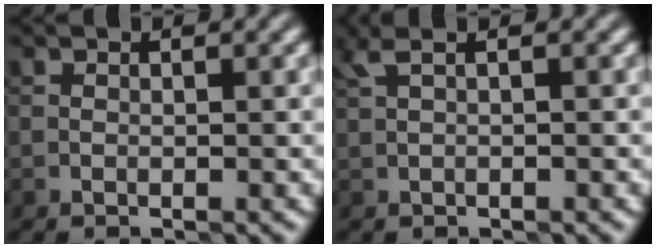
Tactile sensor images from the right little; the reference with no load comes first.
{"total": 1.1, "force": [0.6, 0.1, 0.9], "torque": [-0.020, 0.007, 0.012]}